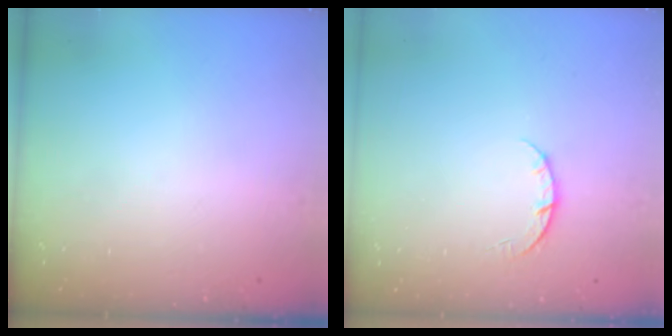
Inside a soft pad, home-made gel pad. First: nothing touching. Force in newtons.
{"total": 3.6, "press": 3.6, "slide": 0.5}